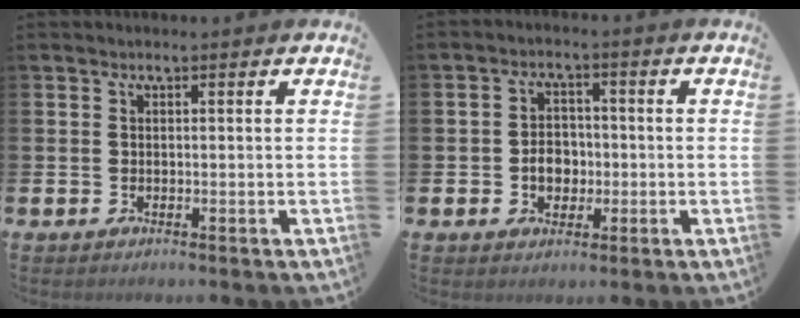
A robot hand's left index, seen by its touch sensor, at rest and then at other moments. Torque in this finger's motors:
{"motor_torque": [0.21, -0.04, 0.11, 0.08]}